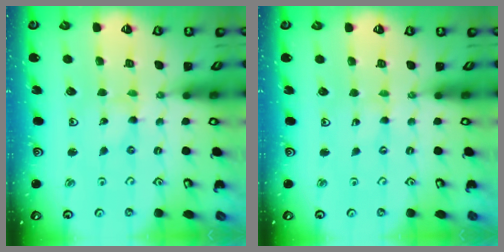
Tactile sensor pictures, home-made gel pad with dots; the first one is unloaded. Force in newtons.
{"total": 0.6, "press": 0.6, "slide": 0.1}